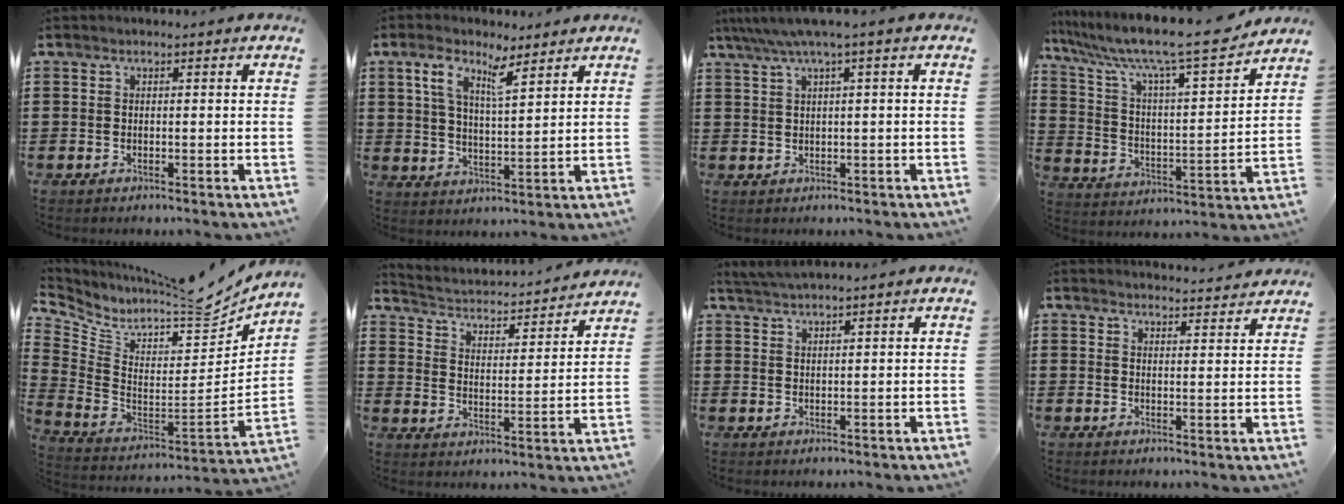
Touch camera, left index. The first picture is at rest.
{"total": 7.0, "force": [4.5, 2.0, 4.9], "torque": [-0.102, -0.005, 0.077]}
{"total": 2.9, "force": [0.9, -0.3, 2.7], "torque": [-0.053, -0.004, 0.012]}
{"total": 10.6, "force": [9.0, 0.6, 5.5], "torque": [-0.145, -0.063, 0.144]}
{"total": 6.8, "force": [5.8, 2.0, 3.0], "torque": [-0.073, -0.069, 0.086]}
{"total": 2.2, "force": [2.2, 0.3, 0.2], "torque": [-0.023, -0.031, 0.025]}
{"total": 1.9, "force": [1.8, -0.5, 0.4], "torque": [-0.012, 0.000, 0.036]}
{"total": 2.8, "force": [2.8, -0.2, 0.0], "torque": [-0.010, -0.014, 0.052]}